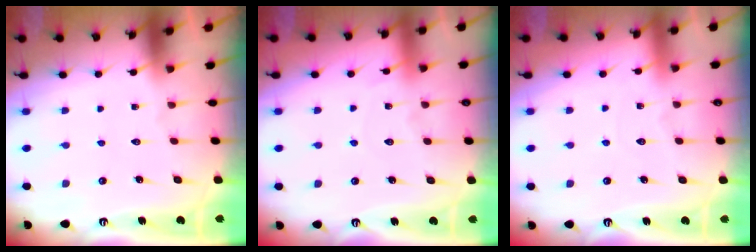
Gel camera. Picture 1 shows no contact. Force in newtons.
{"total": 5.4, "press": 5.4, "slide": 0.5}
{"total": 2.7, "press": 2.7, "slide": 0.3}